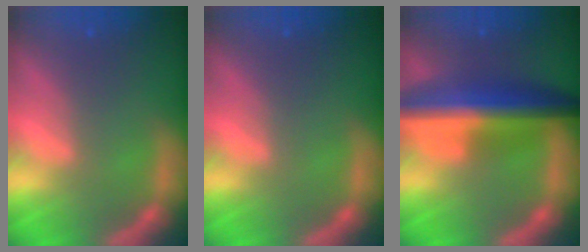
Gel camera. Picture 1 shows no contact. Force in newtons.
{"total": 0.0}
{"total": 9.5}